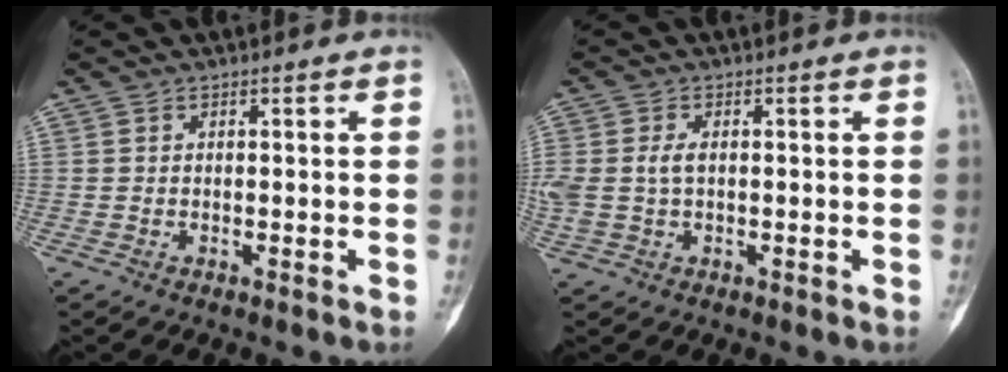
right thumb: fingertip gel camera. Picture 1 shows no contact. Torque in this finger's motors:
{"motor_torque": [0.03, 0.03, 0.46, 0.06, 0.02]}